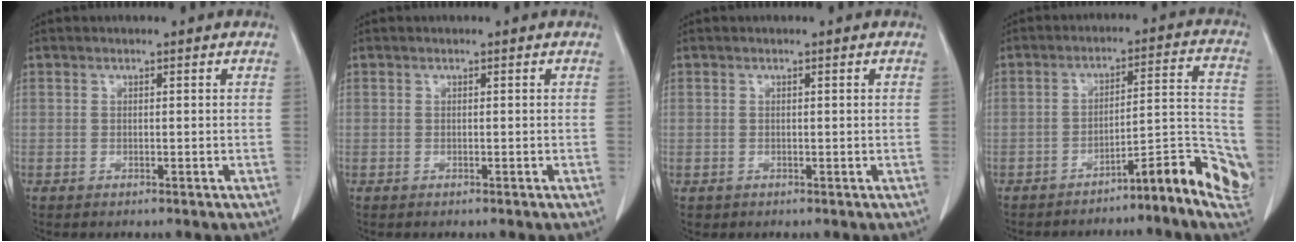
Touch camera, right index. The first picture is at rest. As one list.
[{"total": 0.0}, {"total": 0.6, "force": [-0.2, 0.6, 0.0], "torque": [0.004, 0.005, -0.003]}, {"total": 11.2, "force": [-5.8, 1.2, 9.6], "torque": [-0.108, 0.023, -0.081]}]